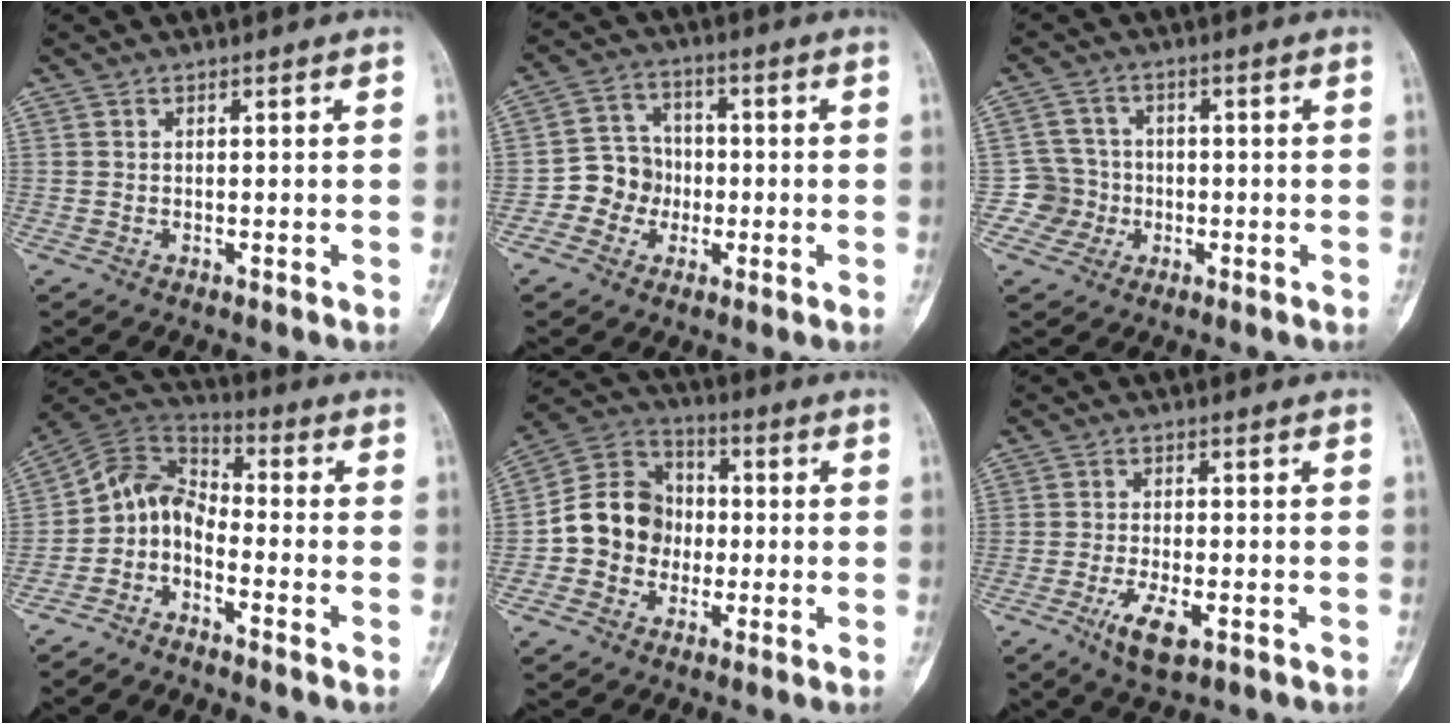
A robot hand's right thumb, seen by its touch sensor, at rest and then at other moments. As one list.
[{"total": 7.7, "force": [-2.0, 7.1, 2.1], "torque": [0.003, 0.024, -0.044]}, {"total": 5.4, "force": [-1.5, 5.1, -0.2], "torque": [0.039, 0.017, -0.034]}, {"total": 7.7, "force": [-3.6, 5.0, 4.6], "torque": [-0.071, 0.069, -0.088]}, {"total": 12.6, "force": [-1.5, 11.1, 5.8], "torque": [-0.068, 0.034, -0.037]}, {"total": 6.4, "force": [-2.9, 2.4, 5.2], "torque": [-0.097, 0.002, -0.046]}]